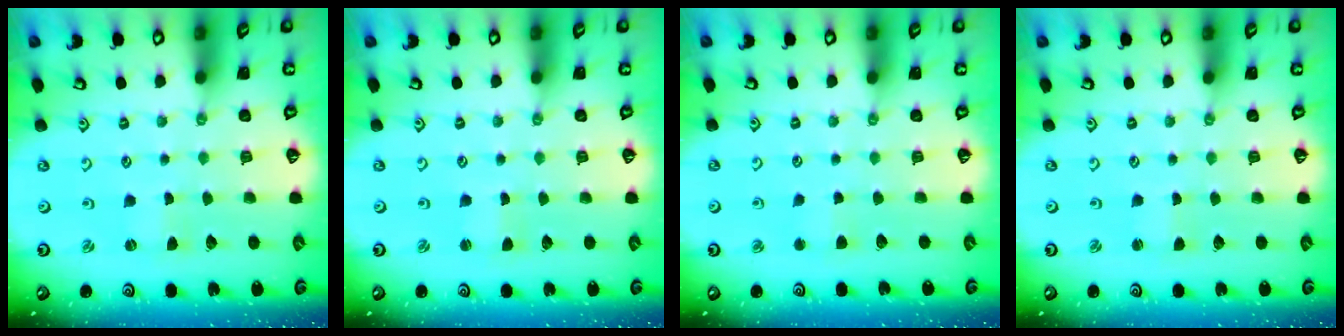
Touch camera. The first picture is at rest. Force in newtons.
{"total": 0.8, "press": 0.8, "slide": 0.0}
{"total": 2.6, "press": 2.6, "slide": 0.4}
{"total": 0.9, "press": 0.9, "slide": 0.0}